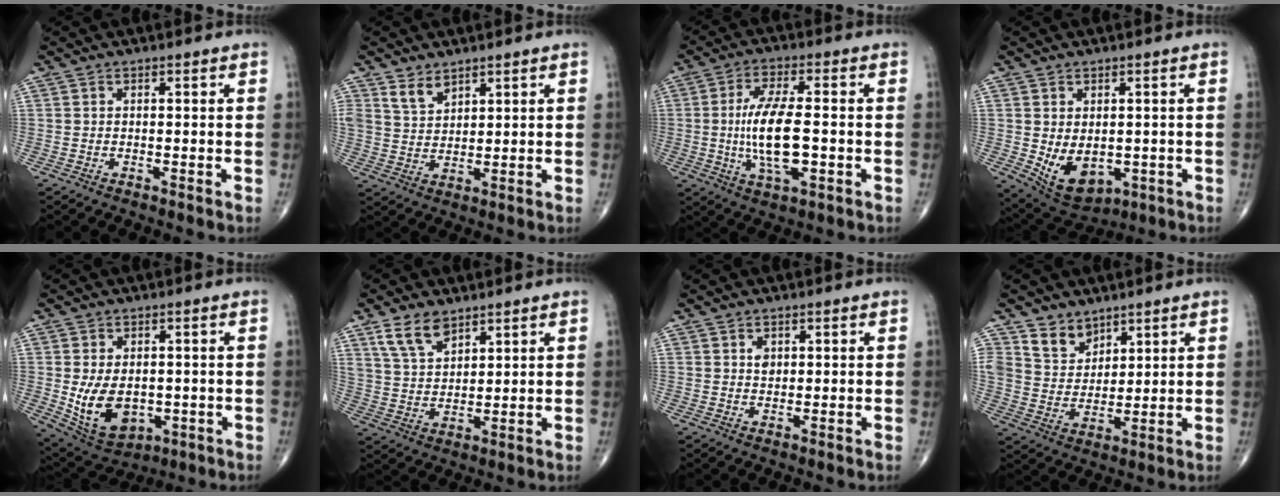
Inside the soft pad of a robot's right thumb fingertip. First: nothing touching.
{"total": 4.2, "force": [3.1, 2.3, 1.5], "torque": [-0.012, -0.027, 0.066]}
{"total": 11.7, "force": [-1.1, 4.3, 10.9], "torque": [-0.212, 0.002, -0.019]}
{"total": 9.2, "force": [-1.4, 6.0, 6.8], "torque": [-0.094, -0.009, 0.002]}
{"total": 11.4, "force": [-1.5, 7.6, 8.3], "torque": [-0.123, -0.005, -0.002]}
{"total": 7.6, "force": [5.0, 4.0, 4.0], "torque": [-0.064, -0.023, 0.103]}
{"total": 1.8, "force": [0.6, 1.4, 1.1], "torque": [-0.010, -0.003, 0.009]}
{"total": 6.8, "force": [4.9, 4.5, 1.5], "torque": [0.001, -0.041, 0.099]}